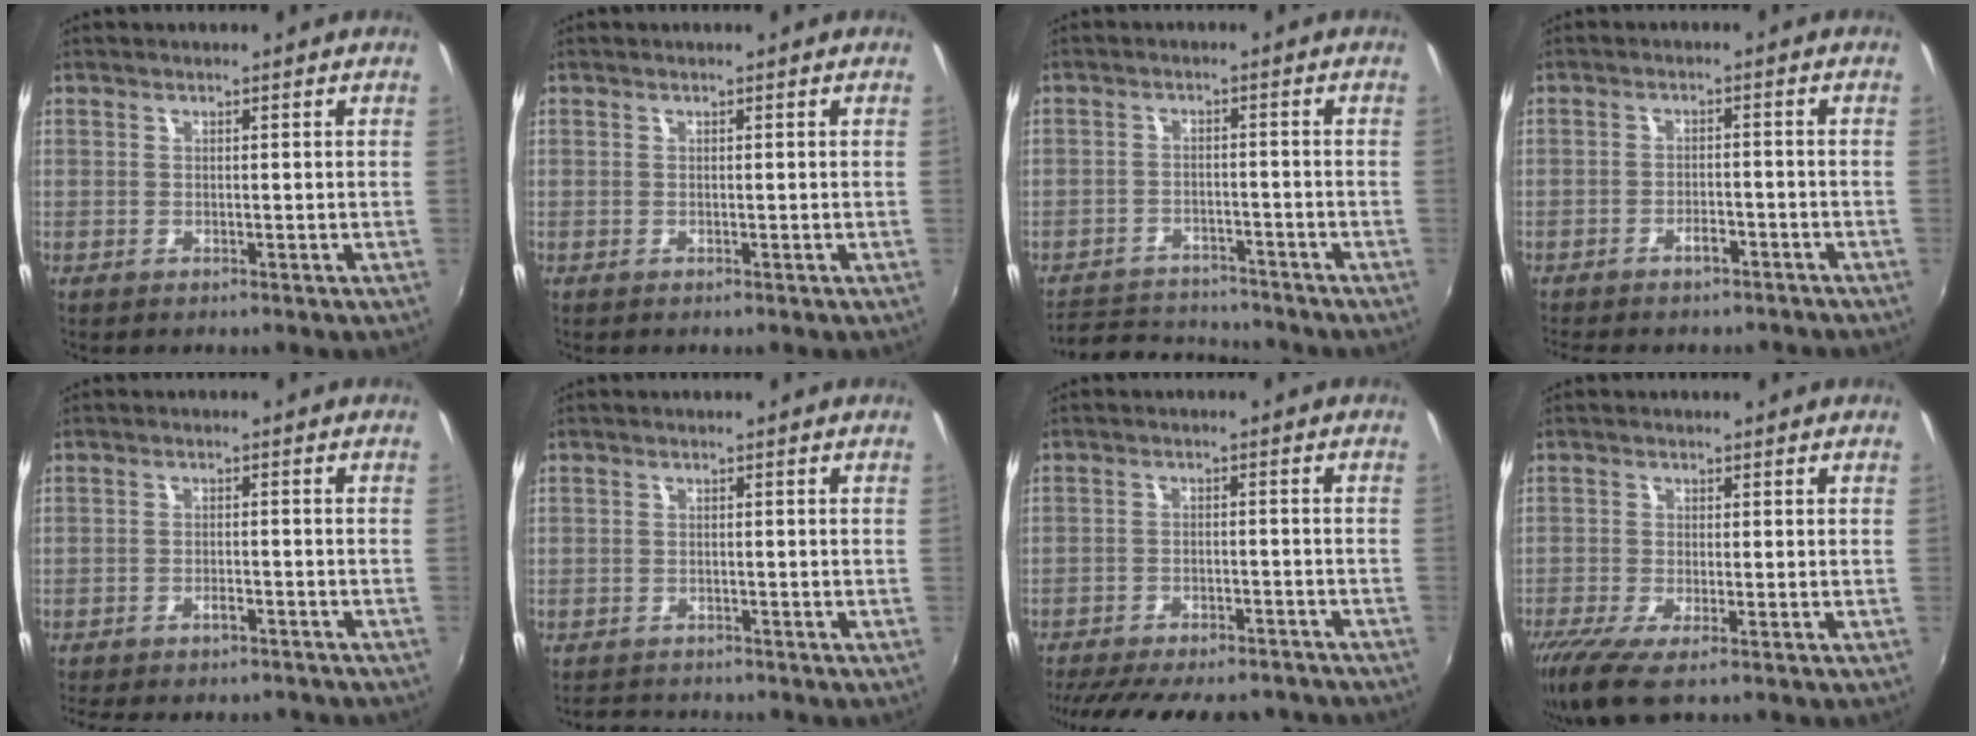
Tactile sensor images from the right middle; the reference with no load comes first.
{"total": 0.0}
{"total": 9.5, "force": [-8.8, 3.1, 1.8], "torque": [-0.056, 0.021, -0.132]}
{"total": 5.4, "force": [-4.6, 1.9, 2.1], "torque": [-0.050, 0.000, -0.062]}
{"total": 6.9, "force": [-6.1, 1.9, 2.6], "torque": [-0.065, -0.010, -0.084]}
{"total": 3.3, "force": [-3.0, 1.2, 0.2], "torque": [-0.017, 0.004, -0.056]}
{"total": 20.7, "force": [-17.7, 6.3, 8.8], "torque": [-0.187, -0.013, -0.234]}
{"total": 6.6, "force": [-4.3, 1.0, 5.0], "torque": [-0.116, -0.029, -0.080]}